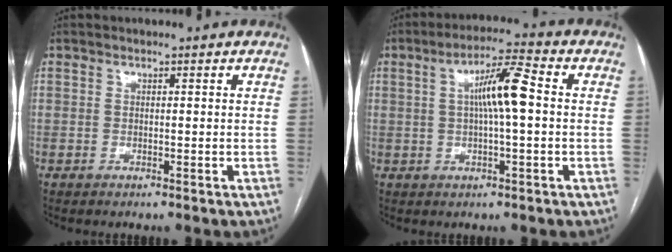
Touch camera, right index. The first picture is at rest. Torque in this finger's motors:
{"motor_torque": [0.68, -0.06, 0.37, 0.12]}